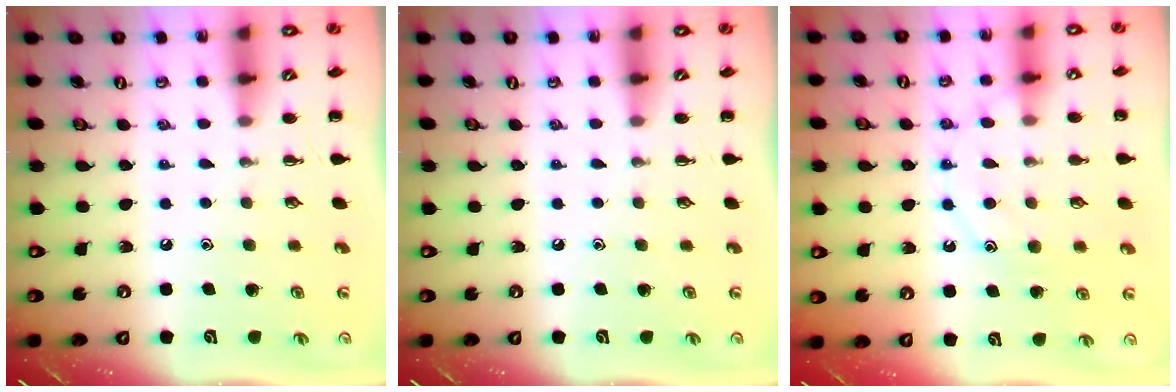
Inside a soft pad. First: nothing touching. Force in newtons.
{"total": 0.0}
{"total": 11.9, "press": 11.9, "slide": 0.8}